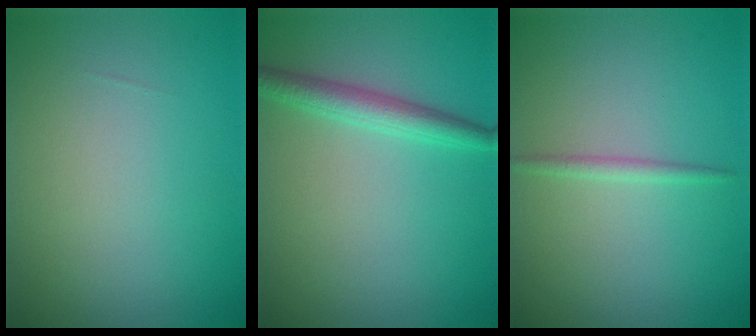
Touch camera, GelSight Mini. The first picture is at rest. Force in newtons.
{"total": 2.7, "press": 2.7, "slide": 0.1}
{"total": 1.0, "press": 1.0, "slide": 0.0}